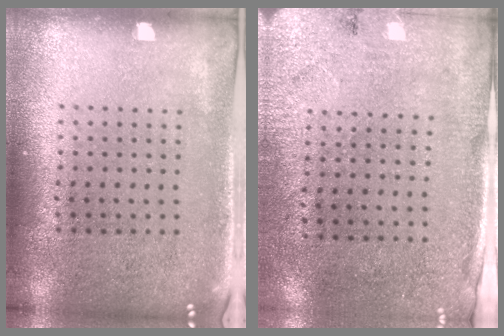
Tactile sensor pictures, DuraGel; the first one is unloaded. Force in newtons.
{"total": 2.7, "press": 2.2, "slide": 1.6}